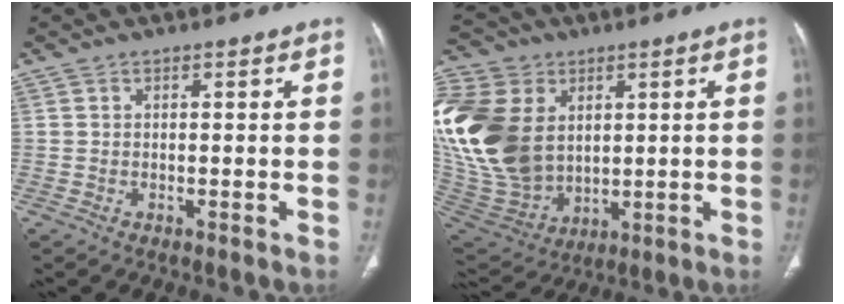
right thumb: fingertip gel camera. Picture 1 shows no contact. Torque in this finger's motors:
{"motor_torque": [-1.19, 2.64, 2.62, 0.15, 0.79]}